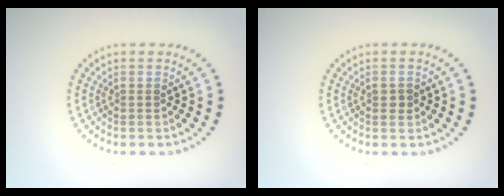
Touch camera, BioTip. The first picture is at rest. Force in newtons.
{"total": 1.1, "press": 1.1, "slide": 0.1}